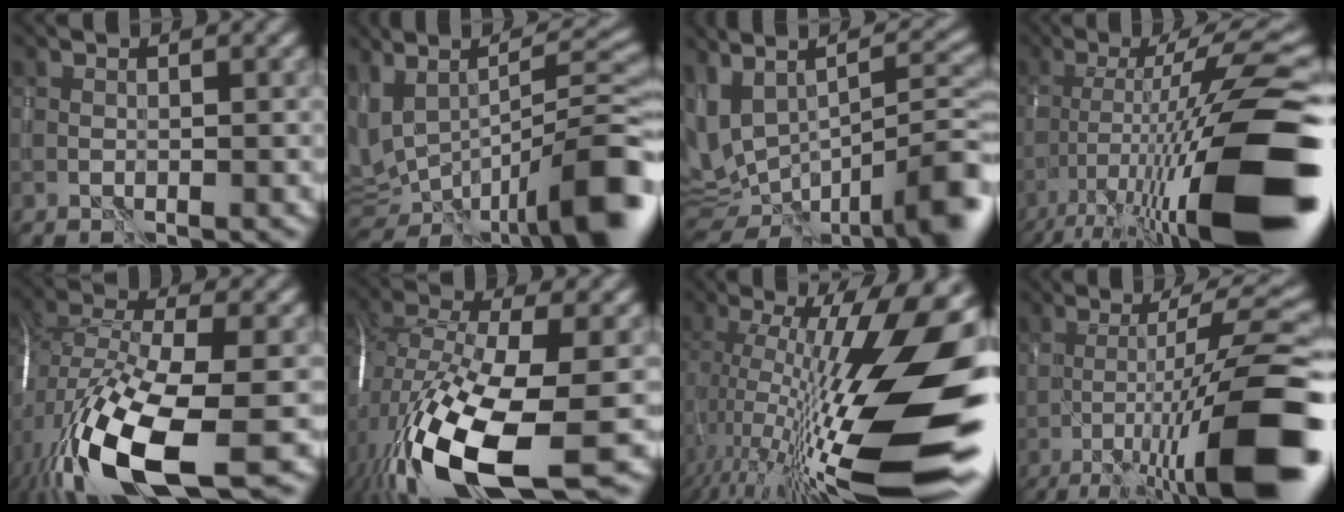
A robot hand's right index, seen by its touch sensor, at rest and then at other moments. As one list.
[{"total": 12.4, "force": [-3.5, 5.0, 10.8], "torque": [-0.183, -0.002, -0.043]}, {"total": 13.8, "force": [-4.2, 5.6, 11.9], "torque": [-0.205, -0.018, -0.031]}, {"total": 16.7, "force": [-5.9, 2.7, 15.4], "torque": [-0.242, 0.025, -0.092]}, {"total": 16.0, "force": [-6.2, 6.9, 13.0], "torque": [-0.280, -0.045, -0.105]}, {"total": 17.1, "force": [-5.6, 7.0, 14.6], "torque": [-0.305, -0.045, -0.090]}, {"total": 20.1, "force": [-3.3, 5.2, 19.1], "torque": [-0.304, 0.013, -0.061]}, {"total": 13.8, "force": [-5.3, 2.0, 12.6], "torque": [-0.192, 0.012, -0.079]}]